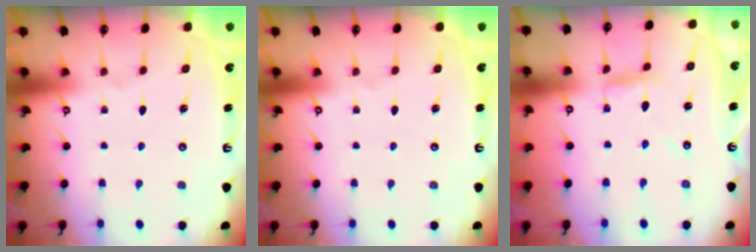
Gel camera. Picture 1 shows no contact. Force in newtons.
{"total": 0.0}
{"total": 4.7, "press": 4.6, "slide": 0.4}